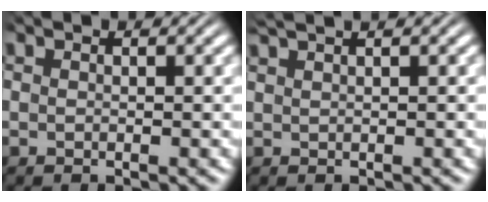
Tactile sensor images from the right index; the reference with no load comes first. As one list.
[{"total": 2.1, "force": [1.8, -0.3, 1.0], "torque": [-0.005, 0.009, 0.033]}]